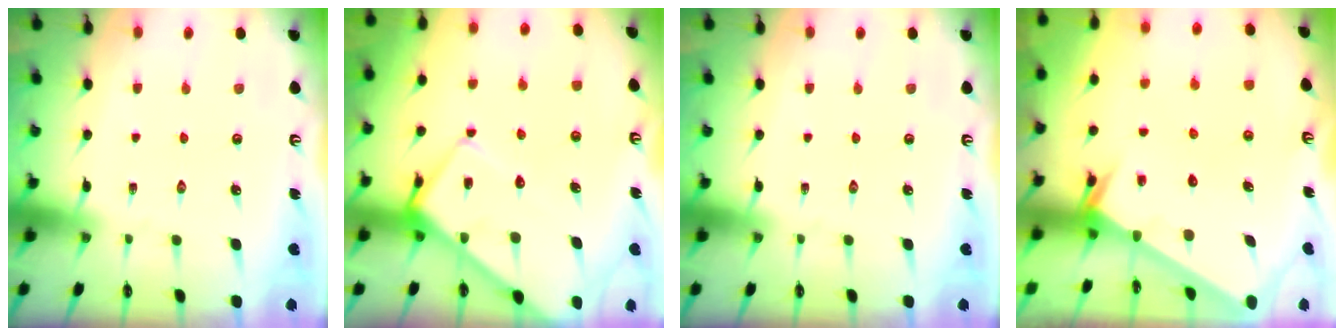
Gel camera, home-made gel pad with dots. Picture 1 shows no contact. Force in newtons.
{"total": 10.1, "press": 10.1, "slide": 0.8}
{"total": 0.0}
{"total": 2.4, "press": 2.4, "slide": 0.1}